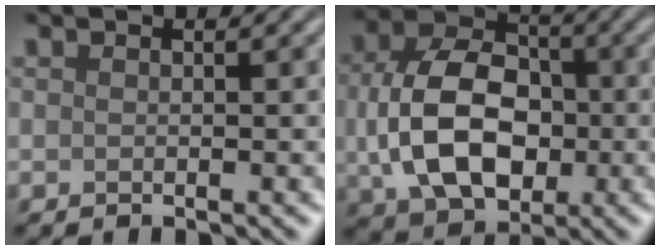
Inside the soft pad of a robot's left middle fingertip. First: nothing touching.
{"total": 10.1, "force": [-0.7, 7.1, 7.2], "torque": [-0.152, -0.002, -0.015]}